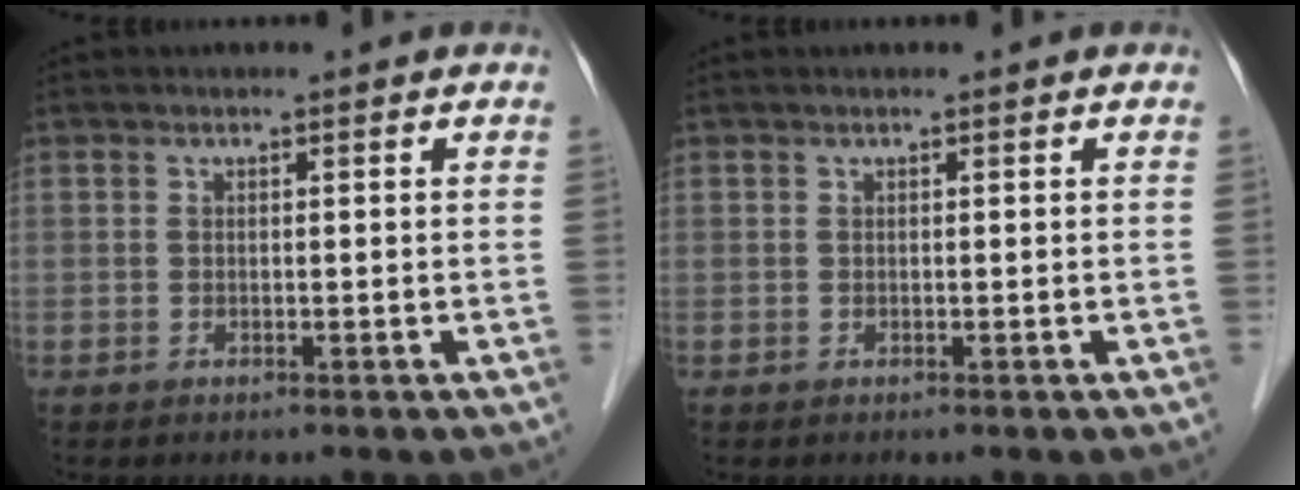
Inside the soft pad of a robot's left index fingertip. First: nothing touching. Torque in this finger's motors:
{"motor_torque": [0.03, 0.01, 0.01, 0.00]}